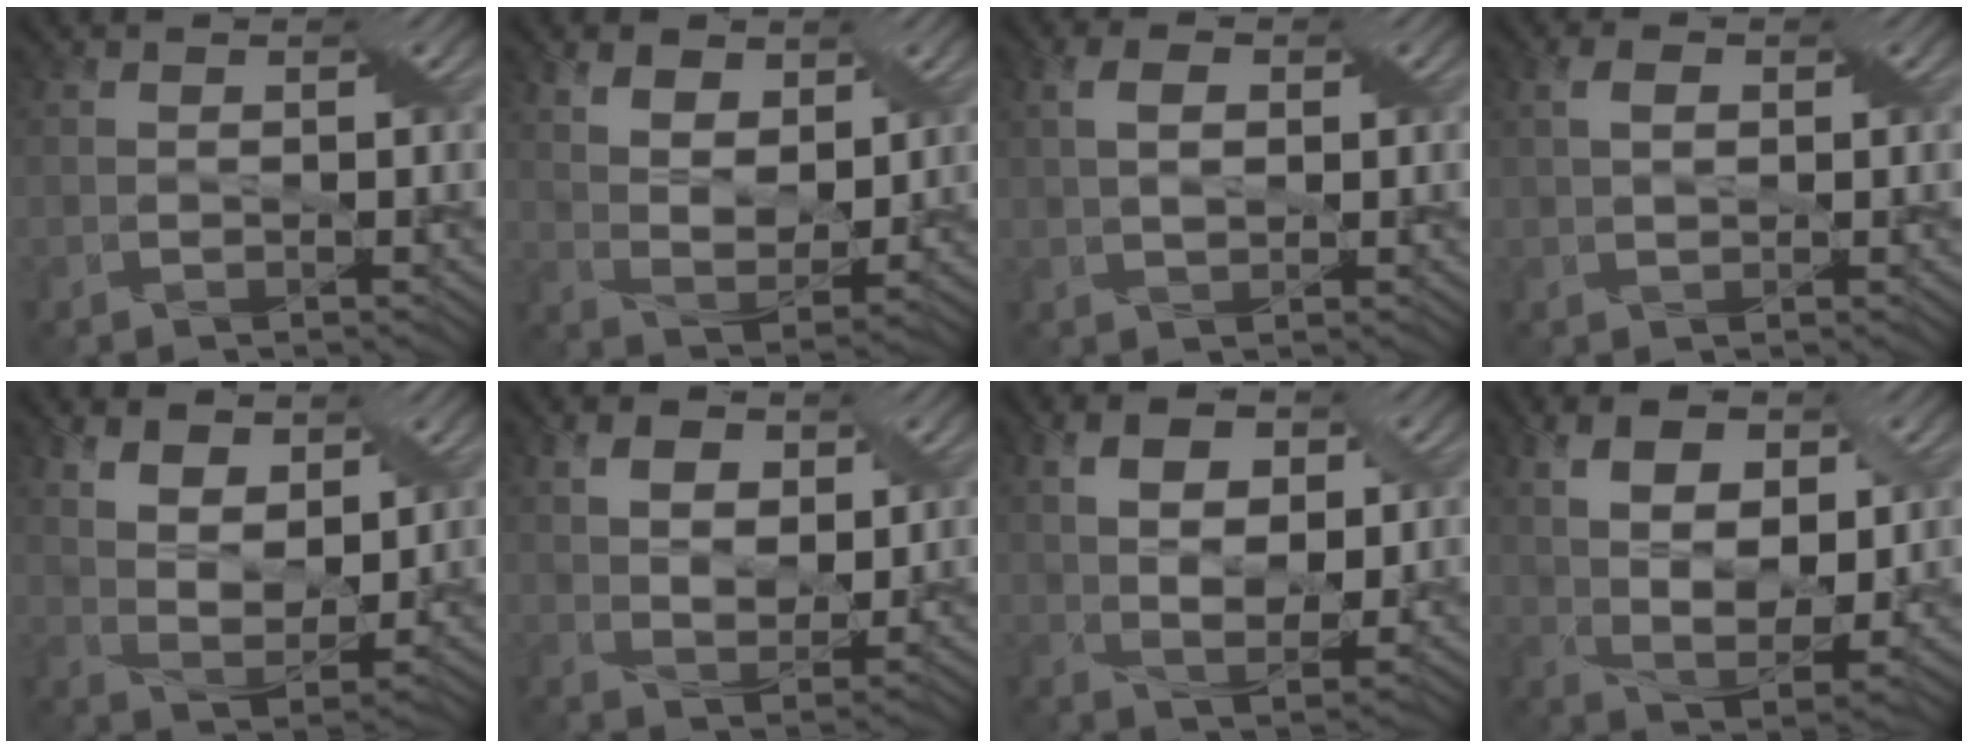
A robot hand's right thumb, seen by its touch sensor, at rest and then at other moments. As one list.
[{"total": 7.1, "force": [3.7, 4.2, 4.4], "torque": [-0.103, -0.005, 0.068]}, {"total": 3.4, "force": [0.8, 2.0, 2.7], "torque": [-0.058, 0.002, 0.016]}, {"total": 2.4, "force": [0.7, 1.4, 1.8], "torque": [-0.037, 0.003, 0.013]}, {"total": 7.7, "force": [4.0, 4.3, 4.9], "torque": [-0.114, -0.006, 0.077]}, {"total": 6.0, "force": [2.7, 3.9, 3.8], "torque": [-0.080, -0.001, 0.044]}, {"total": 7.7, "force": [2.1, 4.6, 5.8], "torque": [-0.113, 0.003, 0.036]}, {"total": 10.4, "force": [3.1, 6.0, 7.9], "torque": [-0.156, -0.003, 0.055]}]